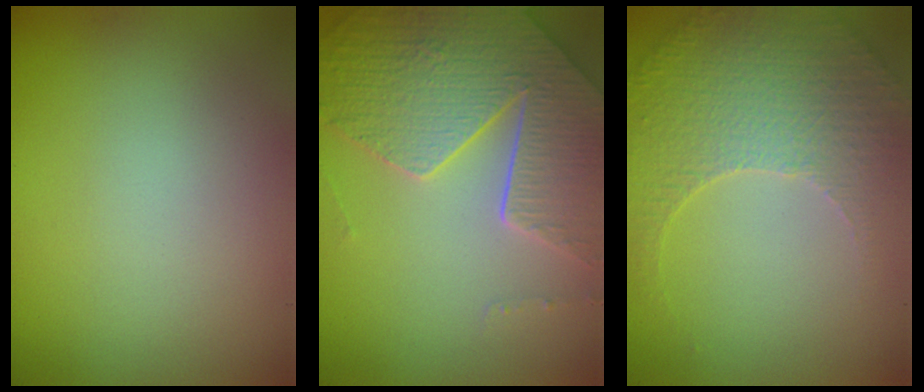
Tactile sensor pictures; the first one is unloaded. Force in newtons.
{"total": 7.0, "press": 5.4, "slide": 4.5}
{"total": 4.1, "press": 3.7, "slide": 1.9}